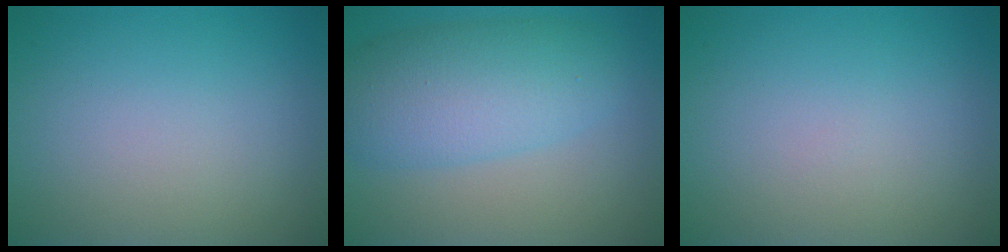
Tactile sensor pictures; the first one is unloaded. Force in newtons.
{"total": 6.6, "press": 6.6, "slide": 0.3}
{"total": 0.0}